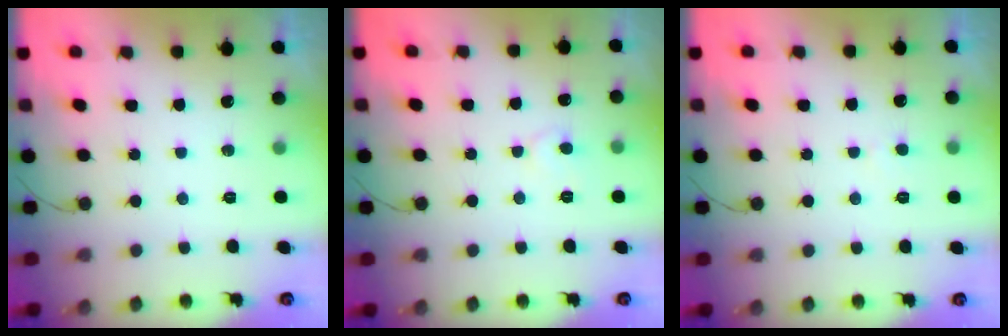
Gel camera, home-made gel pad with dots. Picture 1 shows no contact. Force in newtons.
{"total": 5.0, "press": 5.0, "slide": 0.5}
{"total": 2.1, "press": 2.1, "slide": 0.1}